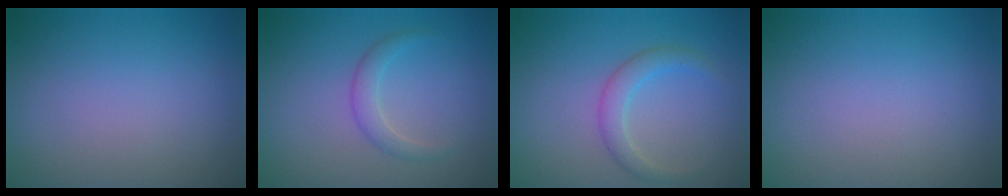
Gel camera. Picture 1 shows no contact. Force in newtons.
{"total": 1.7, "press": 1.7, "slide": 0.1}
{"total": 2.3, "press": 2.2, "slide": 0.3}
{"total": 0.0}